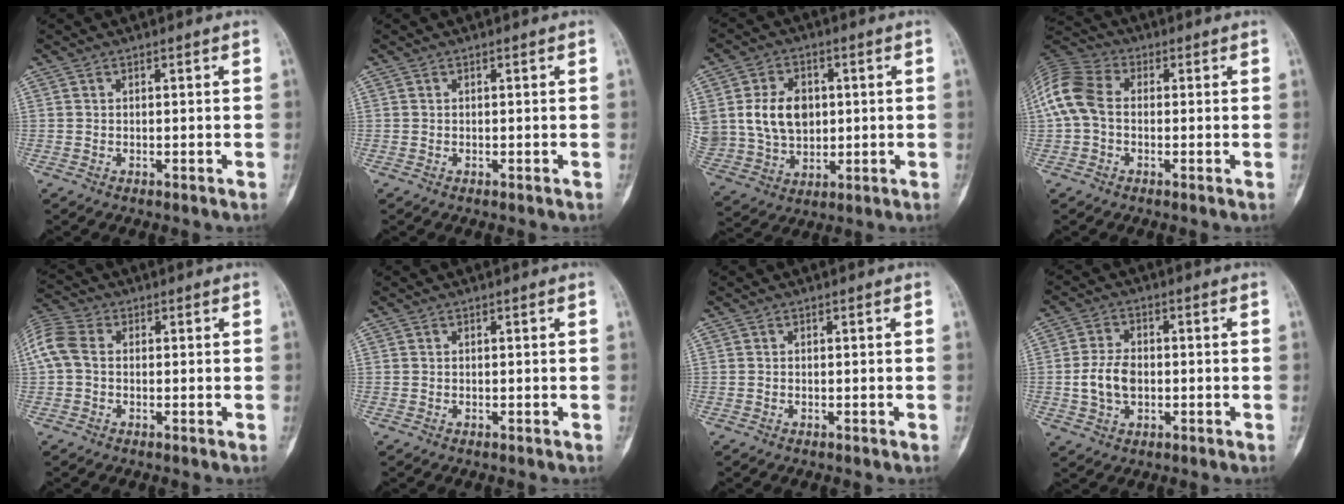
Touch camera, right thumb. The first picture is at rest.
{"total": 0.0}
{"total": 14.1, "force": [2.1, 10.8, 8.8], "torque": [-0.145, 0.001, 0.054]}
{"total": 9.9, "force": [0.0, 6.9, 7.1], "torque": [-0.150, 0.027, -0.014]}
{"total": 7.8, "force": [0.4, 5.7, 5.4], "torque": [-0.127, 0.024, 0.001]}
{"total": 0.0}
{"total": 0.0}
{"total": 7.0, "force": [-0.8, 4.7, 5.1], "torque": [-0.094, 0.009, -0.015]}